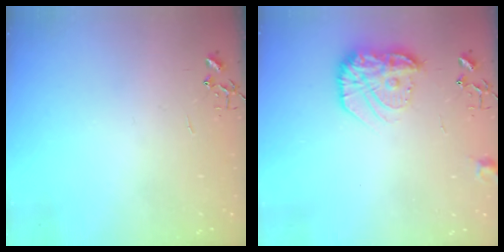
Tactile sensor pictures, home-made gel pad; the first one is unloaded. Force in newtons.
{"total": 15.1, "press": 15.0, "slide": 1.0}